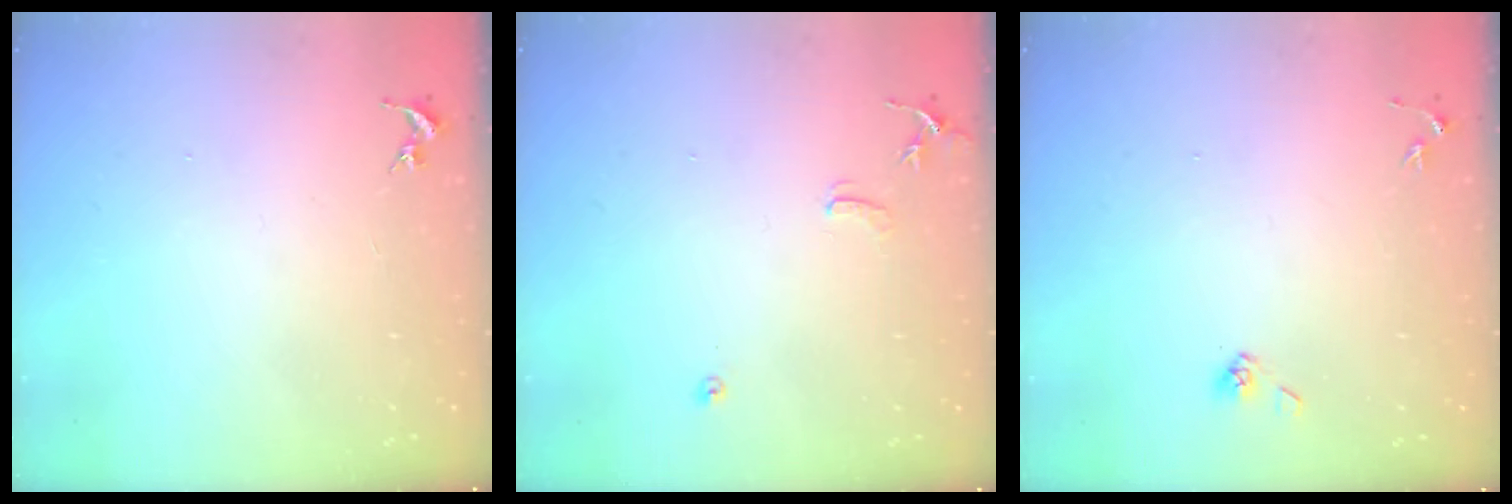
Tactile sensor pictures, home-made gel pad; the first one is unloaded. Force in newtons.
{"total": 7.6, "press": 7.6, "slide": 0.6}
{"total": 3.8, "press": 3.3, "slide": 1.8}